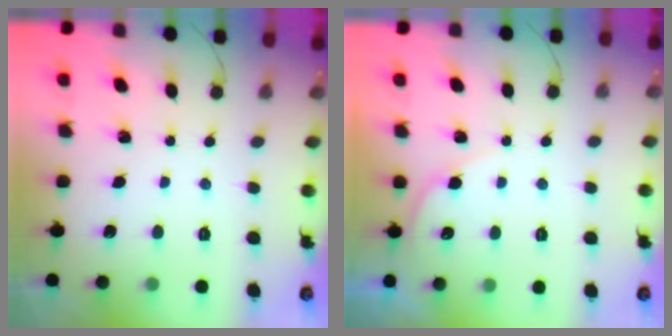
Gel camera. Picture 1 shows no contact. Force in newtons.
{"total": 3.4, "press": 3.3, "slide": 0.5}